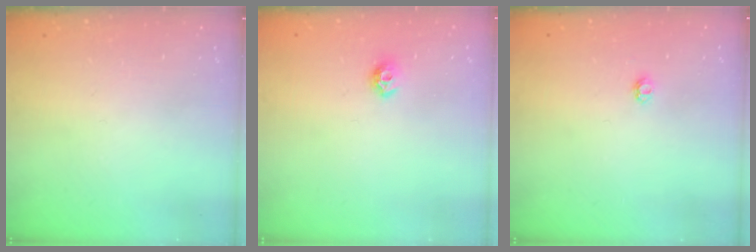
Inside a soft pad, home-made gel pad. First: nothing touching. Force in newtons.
{"total": 6.8, "press": 6.7, "slide": 1.0}
{"total": 2.9, "press": 2.9, "slide": 0.4}